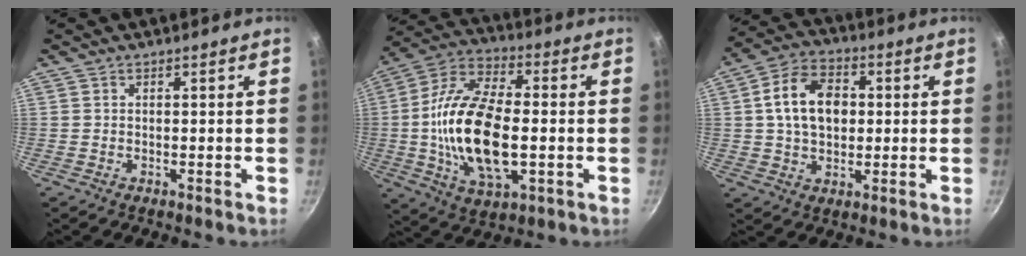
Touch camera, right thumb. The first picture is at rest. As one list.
[{"total": 20.5, "force": [-1.7, 10.0, 17.8], "torque": [-0.336, 0.019, -0.039]}, {"total": 12.5, "force": [1.6, 8.7, 8.8], "torque": [-0.131, 0.017, 0.016]}]